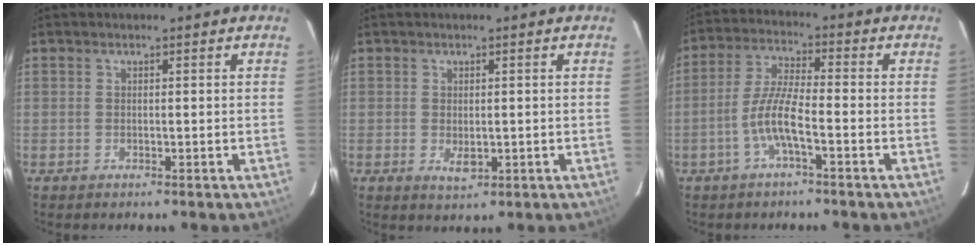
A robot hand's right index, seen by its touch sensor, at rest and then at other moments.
{"total": 2.7, "force": [-0.3, 1.7, 2.1], "torque": [-0.036, -0.005, -0.002]}
{"total": 6.8, "force": [-3.0, 0.8, 6.1], "torque": [-0.130, 0.005, -0.059]}